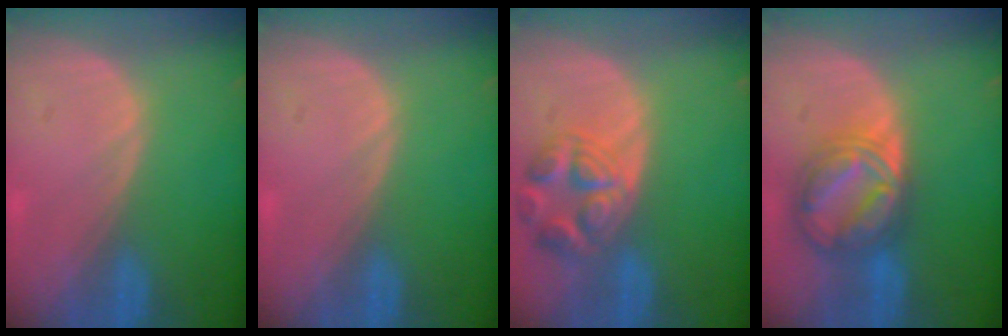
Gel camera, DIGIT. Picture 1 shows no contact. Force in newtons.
{"total": 0.0}
{"total": 7.4, "press": 6.6, "slide": 3.4}
{"total": 8.2, "press": 8.2, "slide": 0.6}